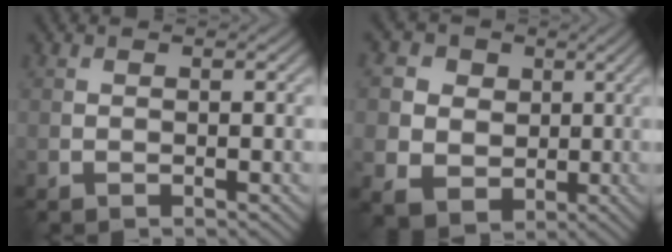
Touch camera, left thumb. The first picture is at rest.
{"total": 9.8, "force": [2.0, 8.9, 3.6], "torque": [-0.145, 0.011, 0.041]}